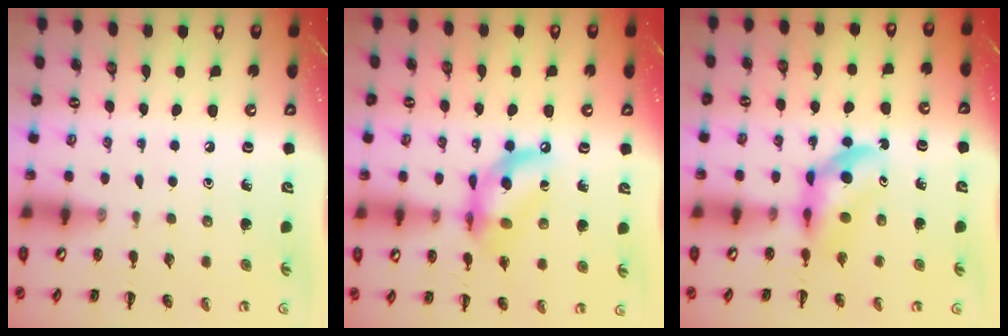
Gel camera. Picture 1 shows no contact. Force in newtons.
{"total": 12.2, "press": 11.8, "slide": 3.1}
{"total": 5.5, "press": 5.4, "slide": 1.4}